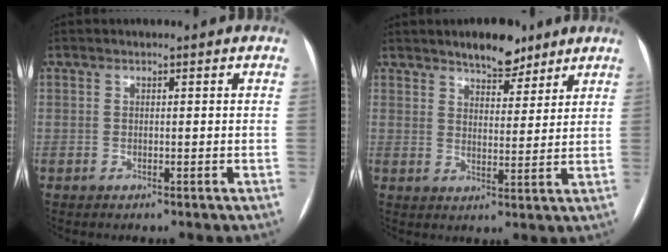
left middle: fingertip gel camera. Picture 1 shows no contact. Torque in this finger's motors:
{"motor_torque": [0.41, -0.41, 0.08, 0.04]}